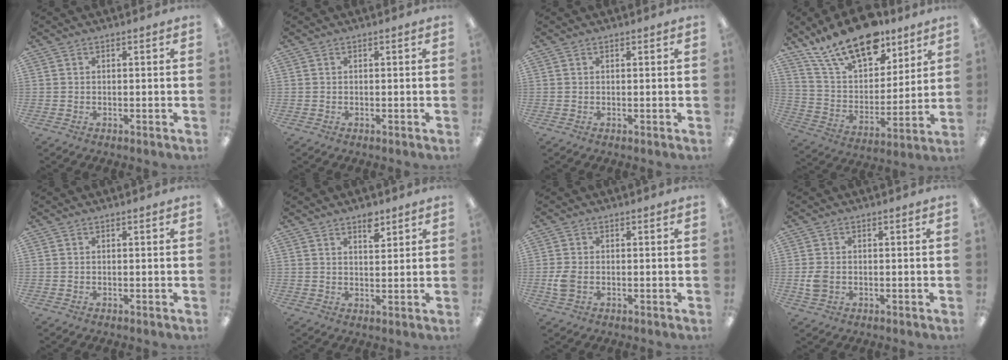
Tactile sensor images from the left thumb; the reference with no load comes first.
{"total": 0.0}
{"total": 0.6, "force": [0.4, 0.3, 0.3], "torque": [-0.008, 0.001, 0.008]}
{"total": 20.5, "force": [14.9, 9.2, 10.6], "torque": [-0.197, -0.088, 0.265]}
{"total": 0.0}
{"total": 4.6, "force": [3.4, 2.0, 2.5], "torque": [-0.023, -0.019, 0.054]}
{"total": 3.8, "force": [-0.7, 2.5, 2.8], "torque": [-0.054, -0.002, -0.016]}
{"total": 3.7, "force": [-0.6, 2.7, 2.4], "torque": [-0.040, 0.000, -0.012]}